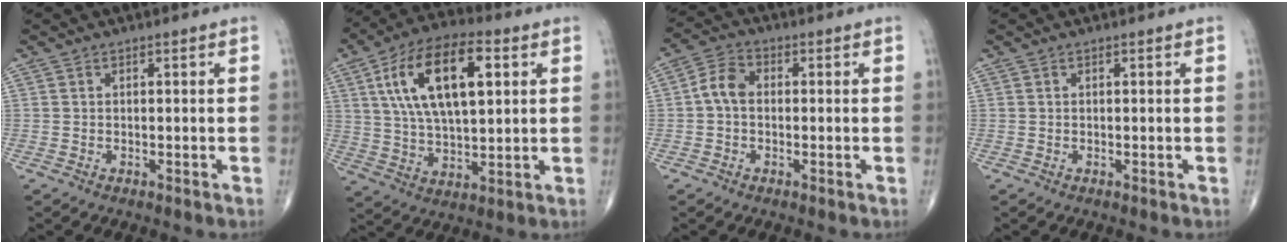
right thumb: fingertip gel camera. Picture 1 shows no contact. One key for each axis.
{"total": 18.5, "fx": 5.6, "fy": 8.5, "fz": 15.5, "tx": -0.268, "ty": 0.003, "tz": 0.097}
{"total": 4.9, "fx": -0.3, "fy": 3.4, "fz": 3.4, "tx": -0.060, "ty": 0.016, "tz": -0.016}
{"total": 0.0}